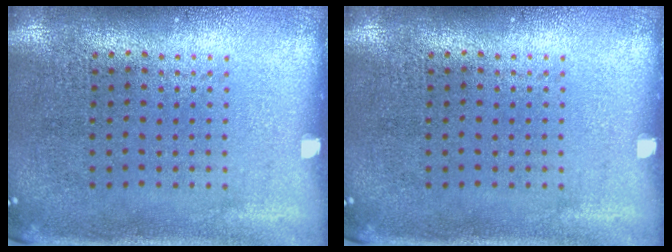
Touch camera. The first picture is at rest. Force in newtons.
{"total": 0.0}